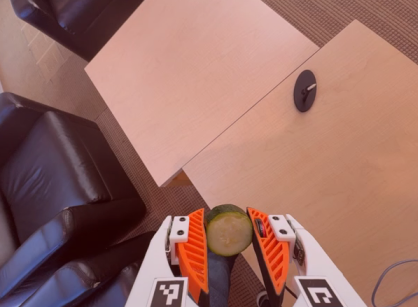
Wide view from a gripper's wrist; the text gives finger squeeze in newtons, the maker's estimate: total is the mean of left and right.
{"total": 14.0, "left": 14.0, "right": 13.9}